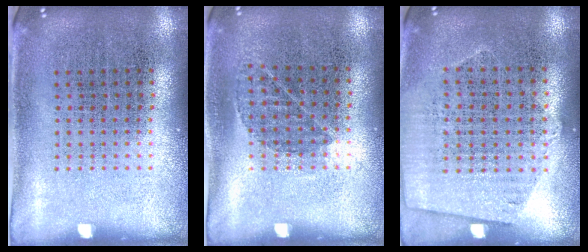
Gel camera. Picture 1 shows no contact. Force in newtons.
{"total": 0.8, "press": 0.6, "slide": 0.5}
{"total": 0.9, "press": 0.7, "slide": 0.7}